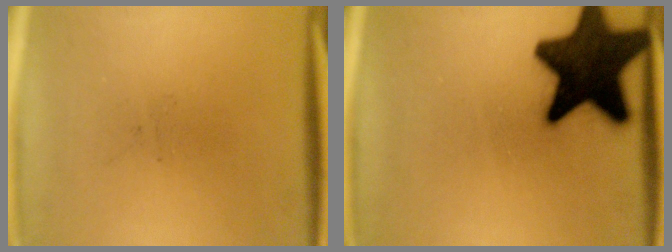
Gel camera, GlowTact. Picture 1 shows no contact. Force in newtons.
{"total": 18.0}